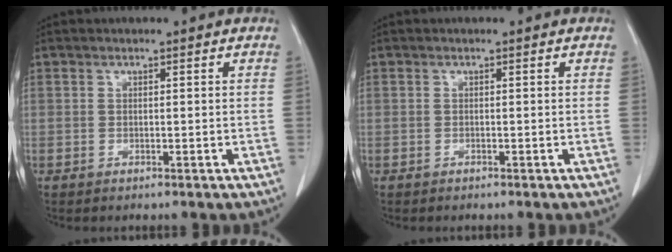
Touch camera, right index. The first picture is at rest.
{"total": 0.0}